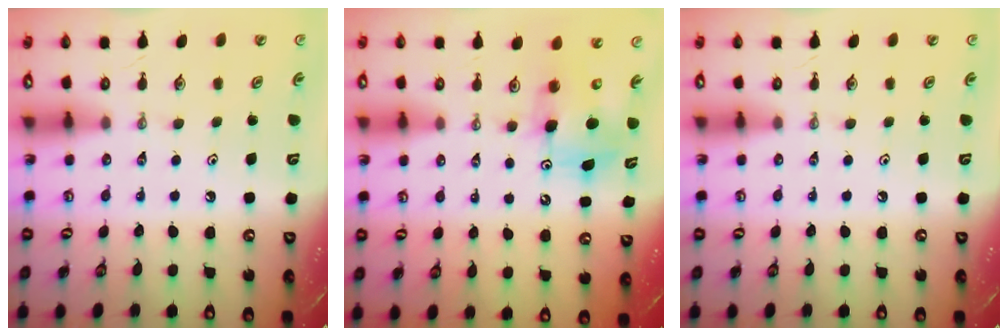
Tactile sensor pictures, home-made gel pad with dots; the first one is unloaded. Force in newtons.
{"total": 6.8, "press": 6.5, "slide": 1.9}
{"total": 0.0}